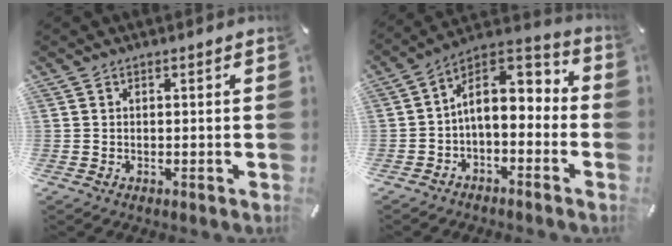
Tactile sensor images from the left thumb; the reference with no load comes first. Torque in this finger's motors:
{"motor_torque": [0.13, 0.82, 0.98, 0.49, 0.36]}